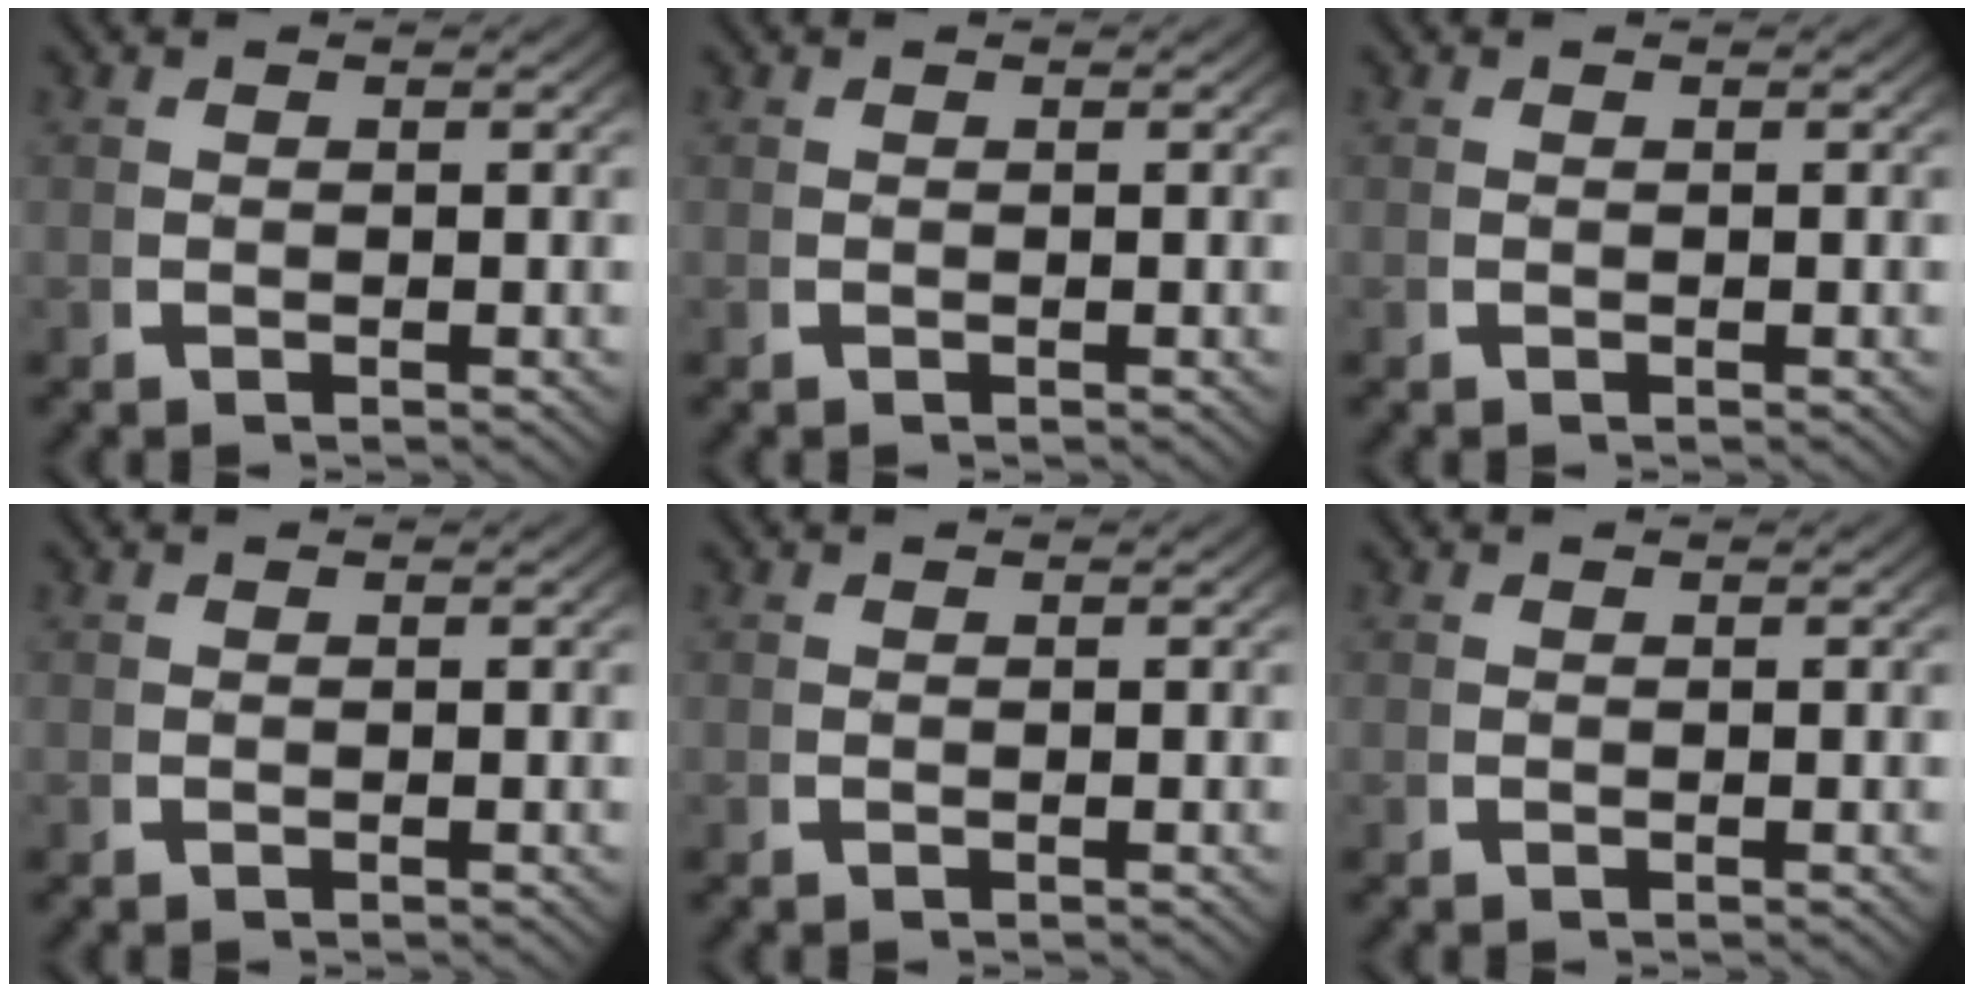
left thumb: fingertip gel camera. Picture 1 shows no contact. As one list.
[{"total": 0.0}, {"total": 0.0}, {"total": 0.0}, {"total": 0.0}, {"total": 0.0}]